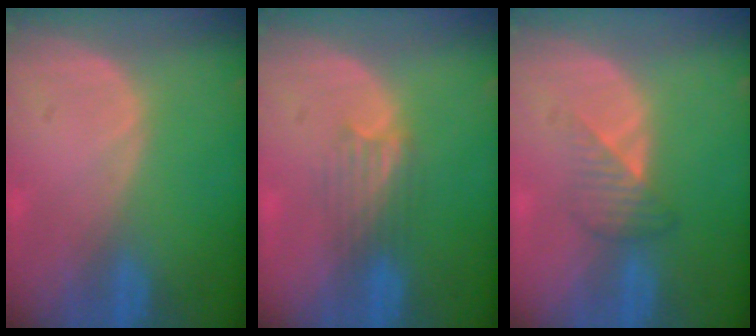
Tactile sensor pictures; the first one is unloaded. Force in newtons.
{"total": 3.2, "press": 3.0, "slide": 1.2}
{"total": 3.5, "press": 3.2, "slide": 1.4}